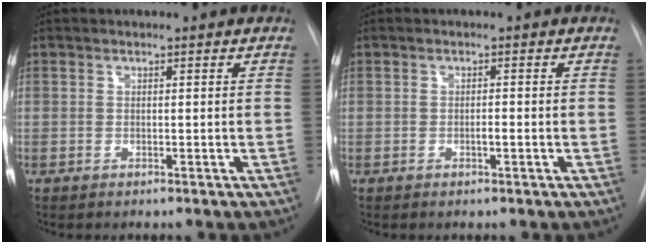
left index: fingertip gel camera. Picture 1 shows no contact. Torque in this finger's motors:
{"motor_torque": [0.06, 0.07, 0.01, 0.00]}